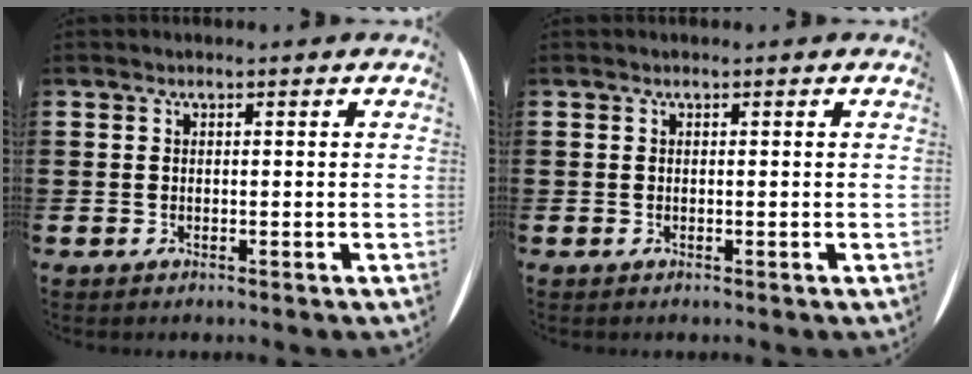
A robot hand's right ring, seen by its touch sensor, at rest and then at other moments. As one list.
[{"total": 0.0}]